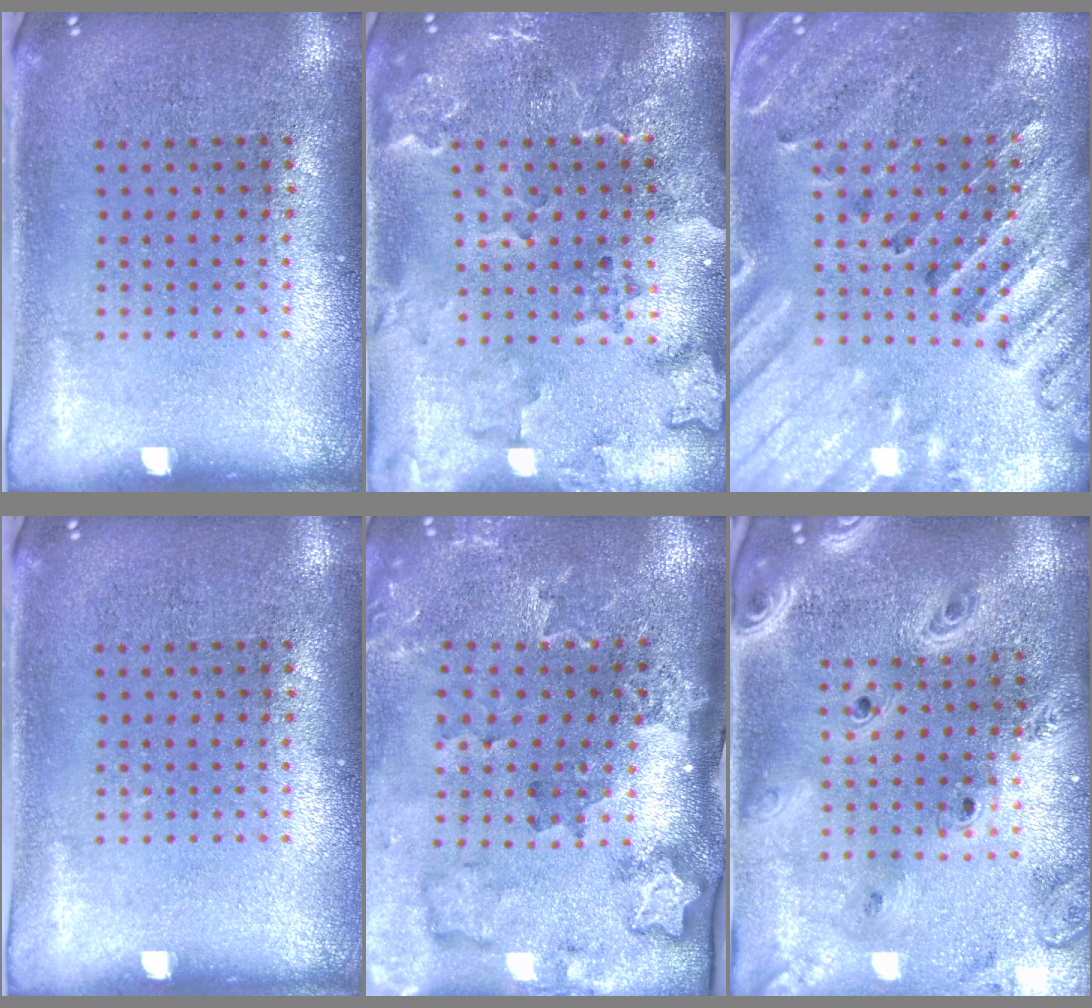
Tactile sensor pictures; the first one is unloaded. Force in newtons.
{"total": 2.3, "press": 2.1, "slide": 0.8}
{"total": 2.7, "press": 2.6, "slide": 0.8}
{"total": 0.0}
{"total": 2.1, "press": 2.0, "slide": 0.7}
{"total": 3.2, "press": 2.6, "slide": 1.8}